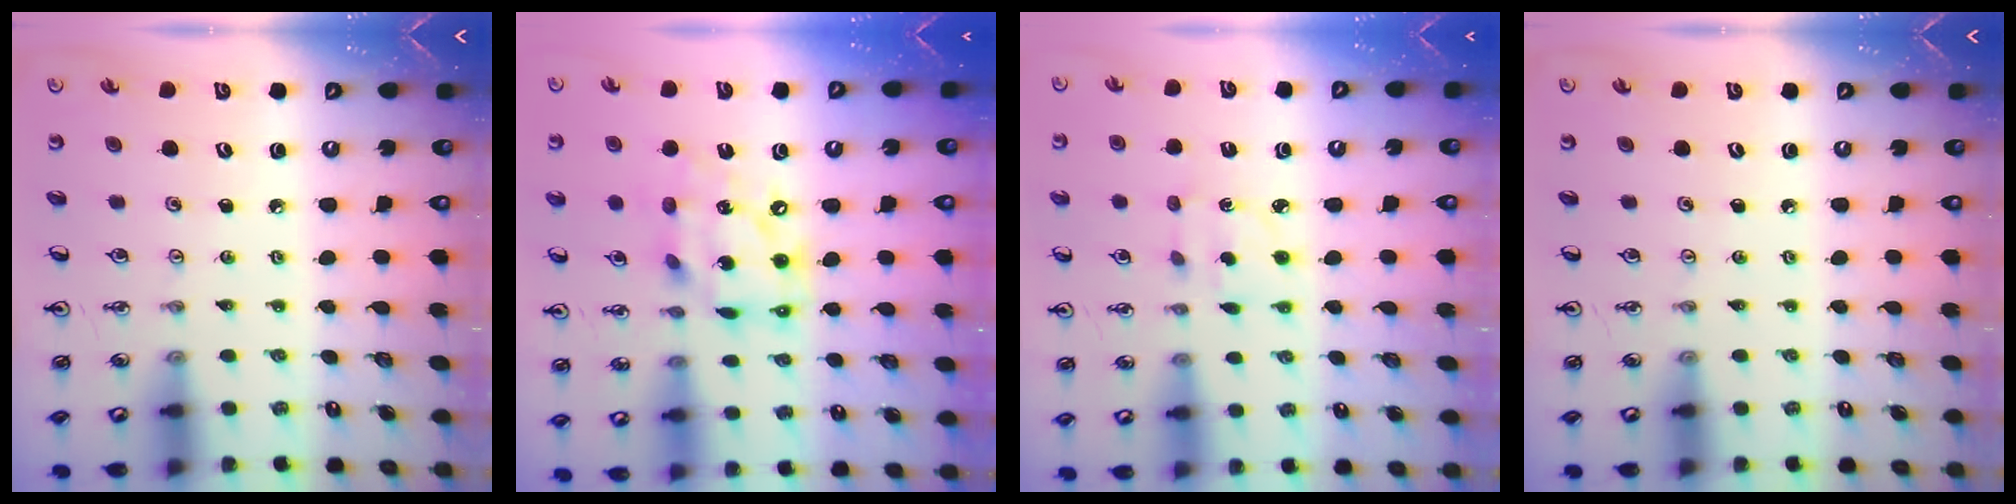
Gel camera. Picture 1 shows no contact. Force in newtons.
{"total": 14.8, "press": 14.7, "slide": 1.7}
{"total": 2.9, "press": 2.8, "slide": 0.8}
{"total": 0.0}